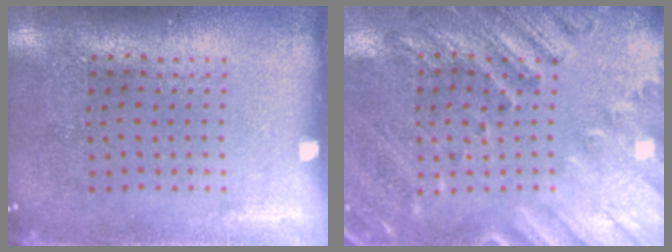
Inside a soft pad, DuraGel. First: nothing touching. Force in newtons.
{"total": 2.5, "press": 2.0, "slide": 1.5}